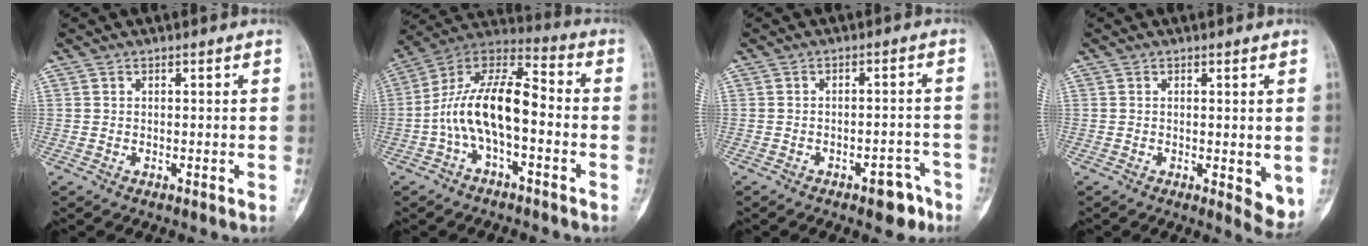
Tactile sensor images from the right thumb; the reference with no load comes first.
{"total": 15.4, "force": [-2.8, 7.1, 13.4], "torque": [-0.237, 0.064, -0.059]}
{"total": 5.2, "force": [-3.4, 2.5, 3.0], "torque": [-0.019, 0.030, -0.038]}
{"total": 4.5, "force": [-0.2, 1.6, 4.2], "torque": [-0.043, -0.012, 0.001]}